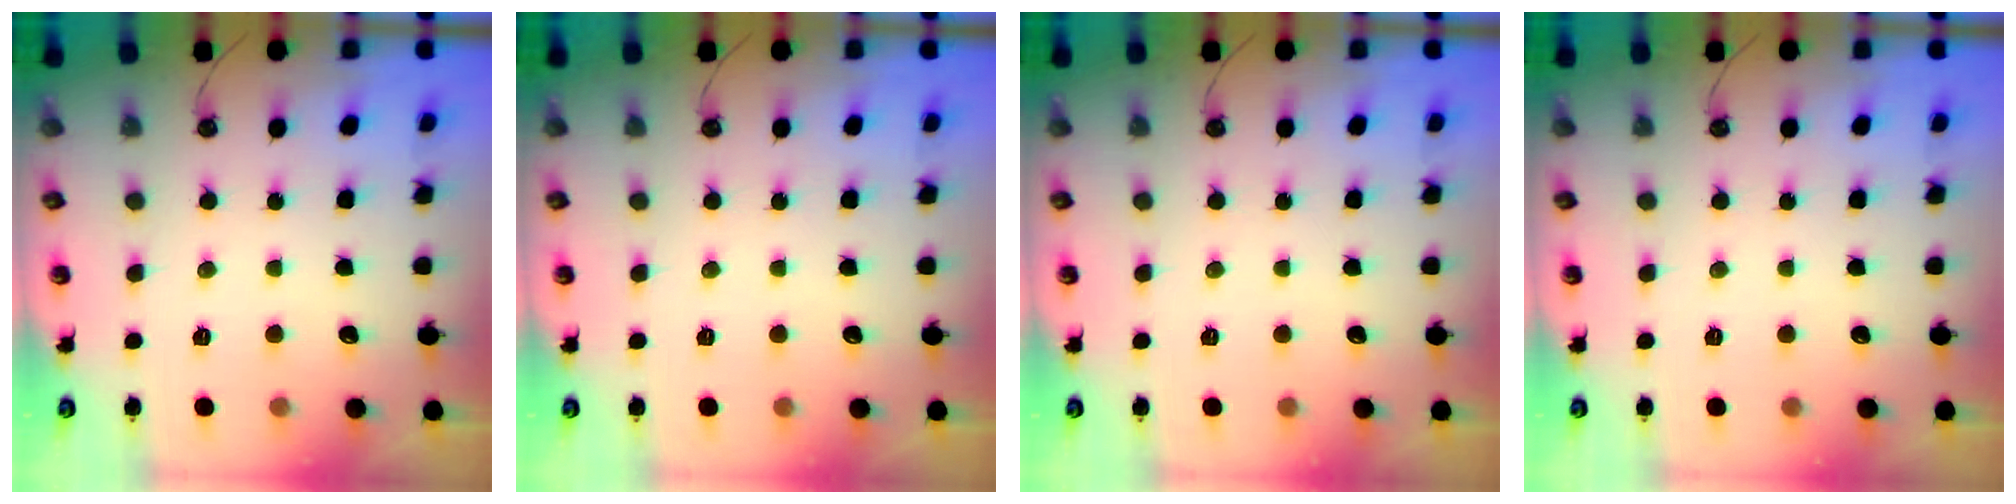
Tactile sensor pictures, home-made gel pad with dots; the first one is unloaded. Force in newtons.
{"total": 0.0}
{"total": 0.0}
{"total": 0.0}